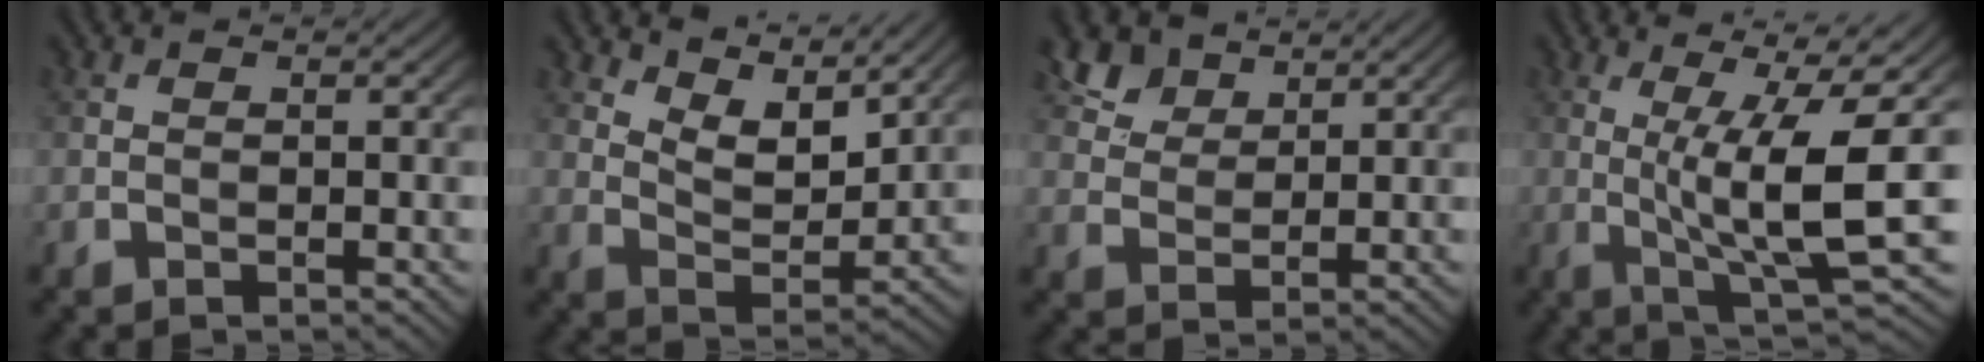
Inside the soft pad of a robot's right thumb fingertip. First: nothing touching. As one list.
[{"total": 7.6, "force": [5.9, 2.5, 4.2], "torque": [-0.084, -0.011, 0.102]}, {"total": 5.2, "force": [3.8, 2.7, 2.2], "torque": [-0.055, 0.006, 0.079]}, {"total": 11.1, "force": [0.7, 1.6, 10.9], "torque": [-0.187, 0.012, 0.019]}]